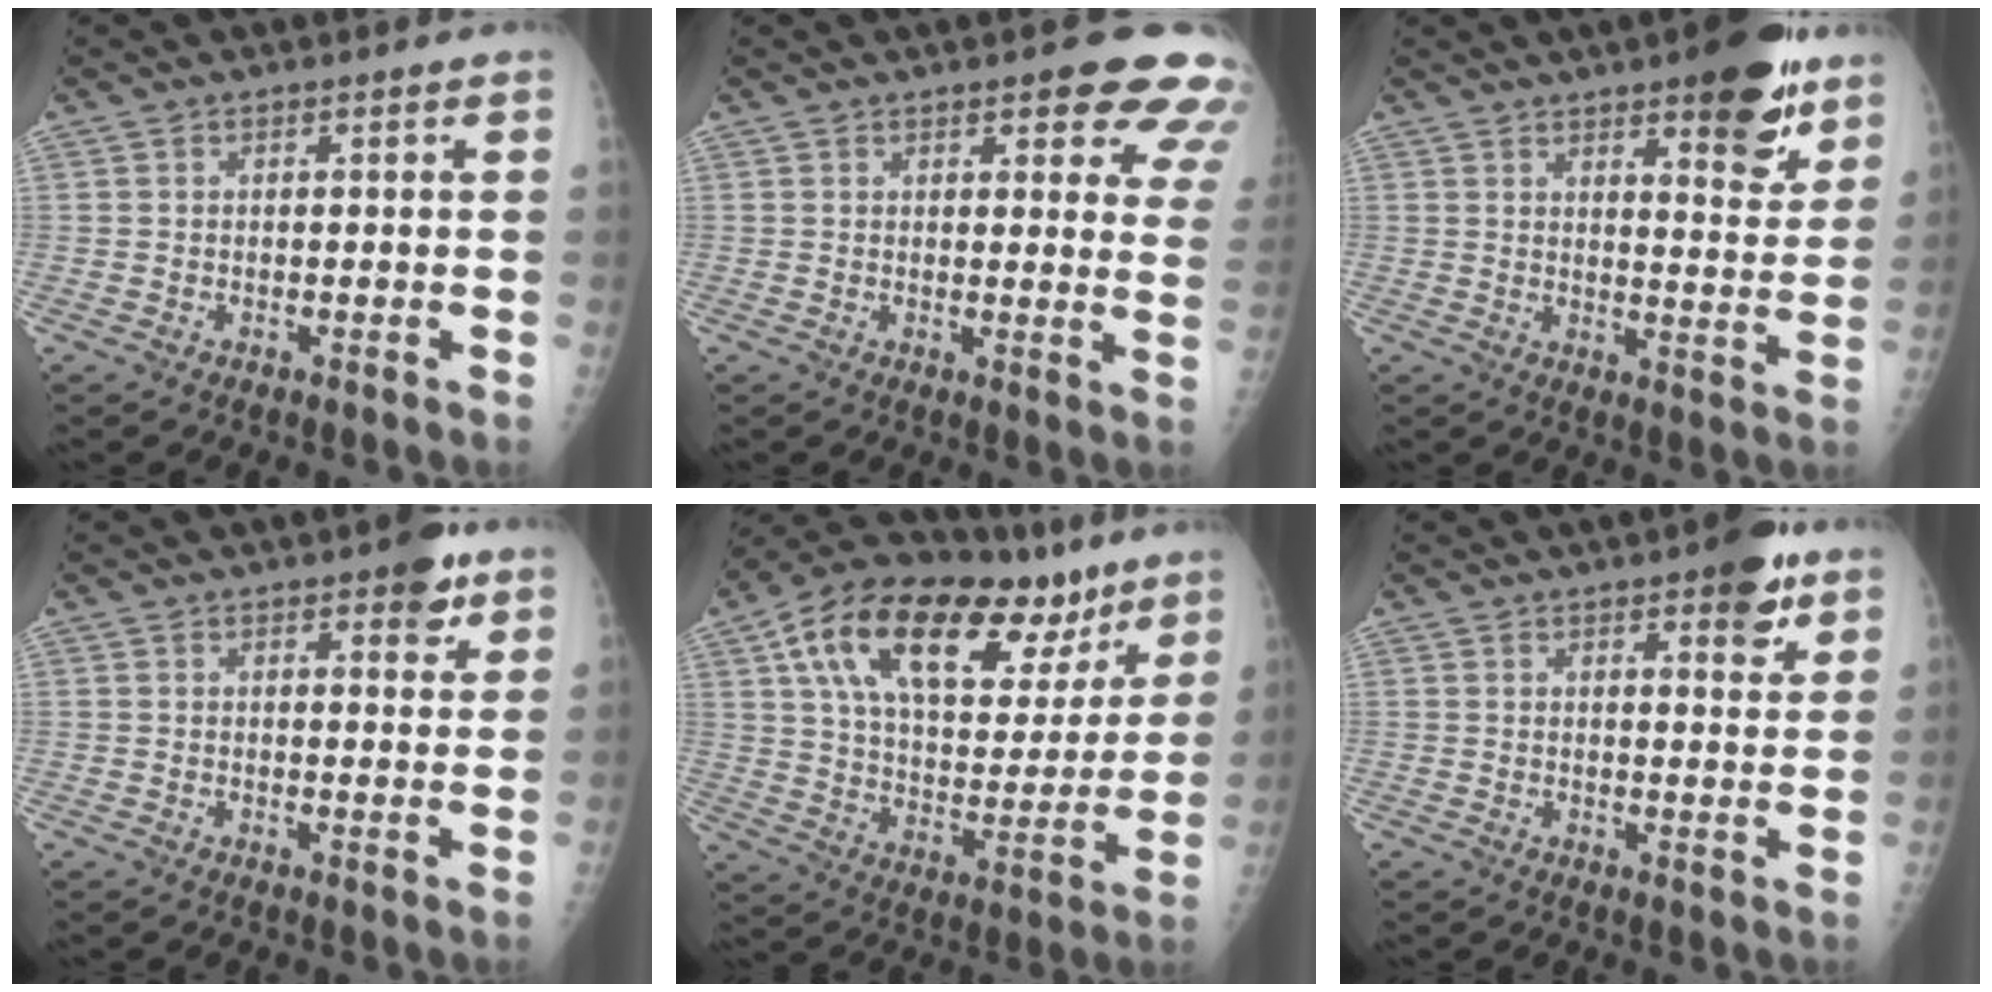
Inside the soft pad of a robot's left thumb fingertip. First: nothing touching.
{"total": 12.9, "force": [8.3, 4.6, 8.8], "torque": [-0.056, -0.037, 0.079]}
{"total": 12.5, "force": [7.6, 4.1, 8.9], "torque": [-0.084, -0.043, 0.101]}
{"total": 4.9, "force": [2.9, 2.1, 3.4], "torque": [-0.025, -0.012, 0.031]}
{"total": 29.1, "force": [15.6, 14.3, 19.9], "torque": [-0.277, 0.000, 0.255]}
{"total": 6.8, "force": [4.0, 2.4, 5.0], "torque": [-0.046, -0.018, 0.046]}